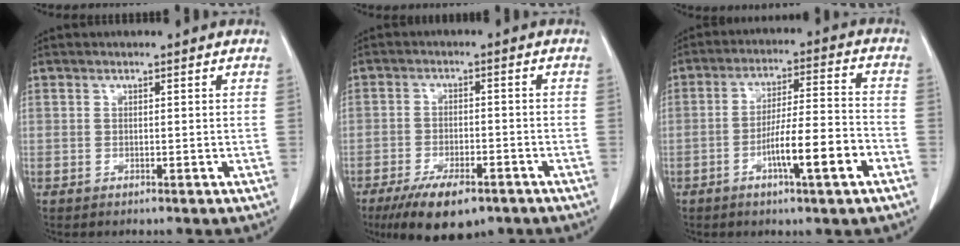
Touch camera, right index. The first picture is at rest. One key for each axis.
{"total": 9.6, "fx": -6.5, "fy": 3.6, "fz": 6.1, "tx": -0.102, "ty": -0.010, "tz": -0.104}
{"total": 10.1, "fx": -4.3, "fy": 0.6, "fz": 9.1, "tx": -0.148, "ty": 0.007, "tz": -0.068}